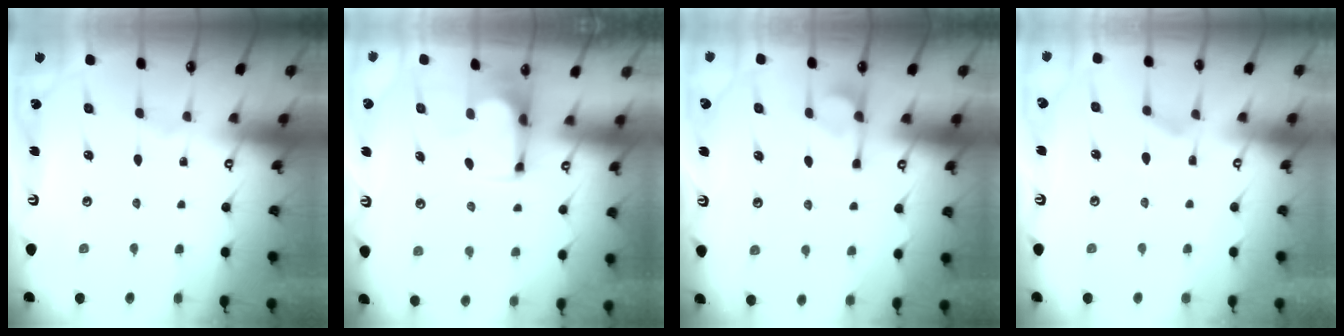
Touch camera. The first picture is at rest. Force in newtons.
{"total": 5.3, "press": 5.2, "slide": 1.0}
{"total": 1.2, "press": 0.3, "slide": 1.1}
{"total": 6.7, "press": 6.6, "slide": 1.4}